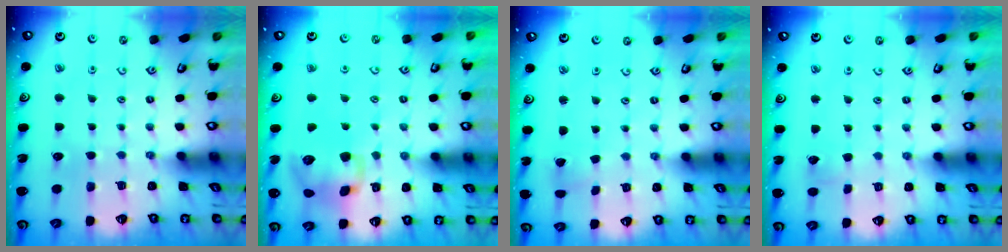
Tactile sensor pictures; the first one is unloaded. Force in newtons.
{"total": 12.3, "press": 12.2, "slide": 1.7}
{"total": 1.2, "press": 1.2, "slide": 0.1}
{"total": 2.2, "press": 2.2, "slide": 0.2}